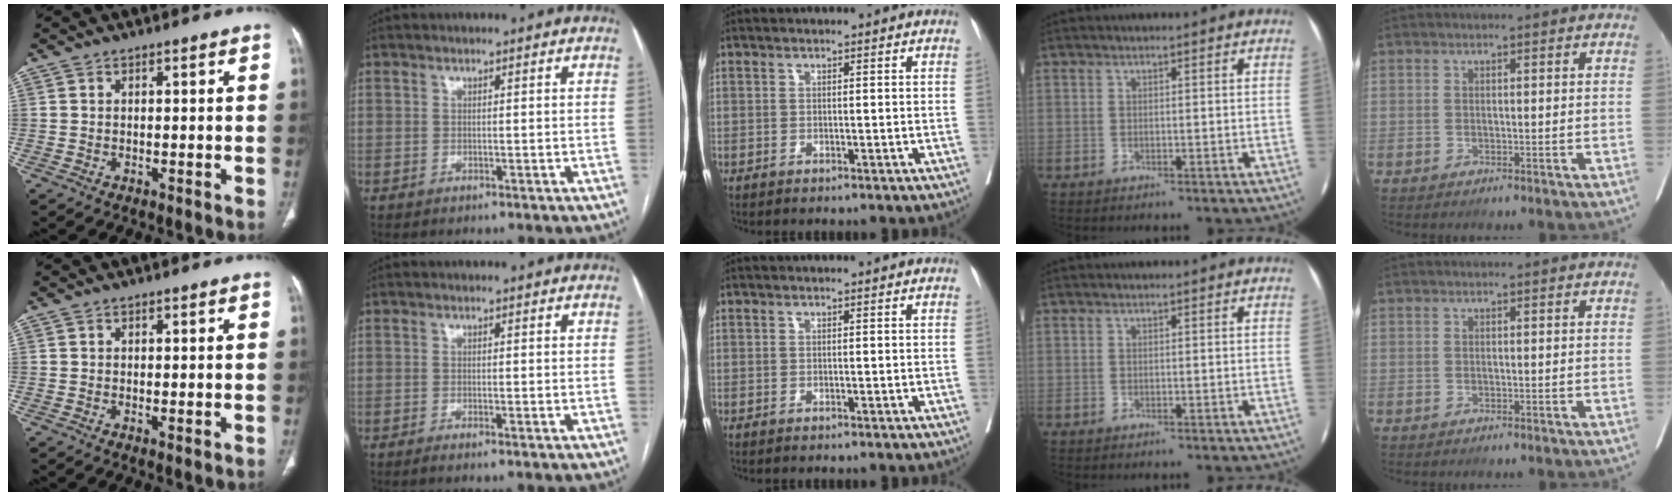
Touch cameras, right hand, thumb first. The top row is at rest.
{"thumb": {"total": 0.8, "force": [0.0, 0.2, 0.8], "torque": [-0.017, -0.006, 0.001]}, "index": {"total": 0.9, "force": [-0.5, -0.1, 0.7], "torque": [-0.013, 0.000, -0.011]}}